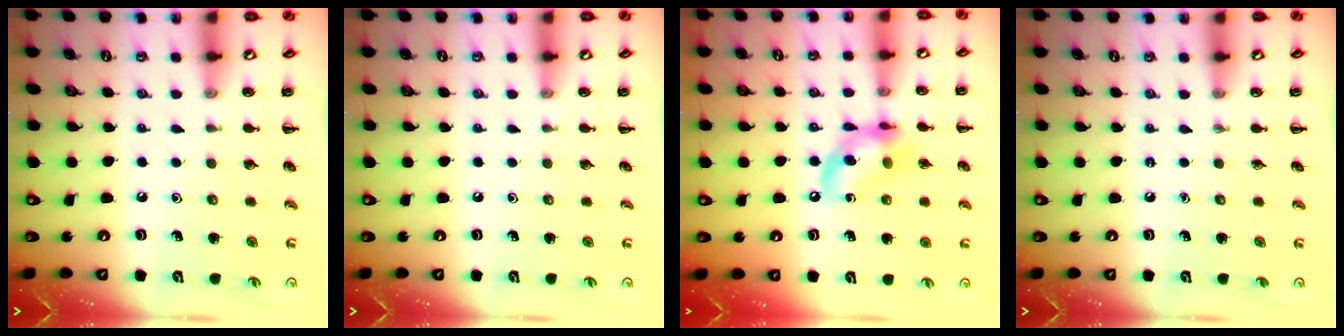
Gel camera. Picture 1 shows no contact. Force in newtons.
{"total": 0.0}
{"total": 12.3, "press": 12.0, "slide": 2.5}
{"total": 0.0}